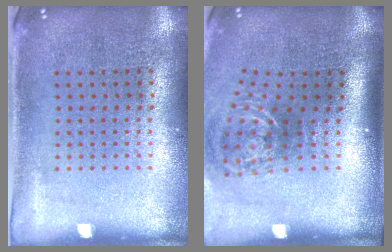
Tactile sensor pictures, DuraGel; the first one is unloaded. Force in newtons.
{"total": 2.1, "press": 1.3, "slide": 1.7}